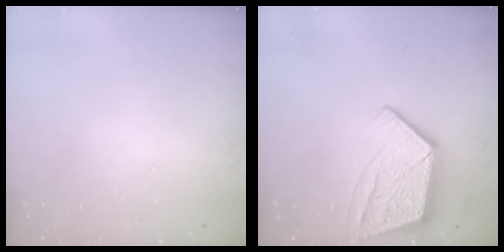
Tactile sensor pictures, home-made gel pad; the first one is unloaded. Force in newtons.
{"total": 13.0, "press": 12.9, "slide": 1.0}